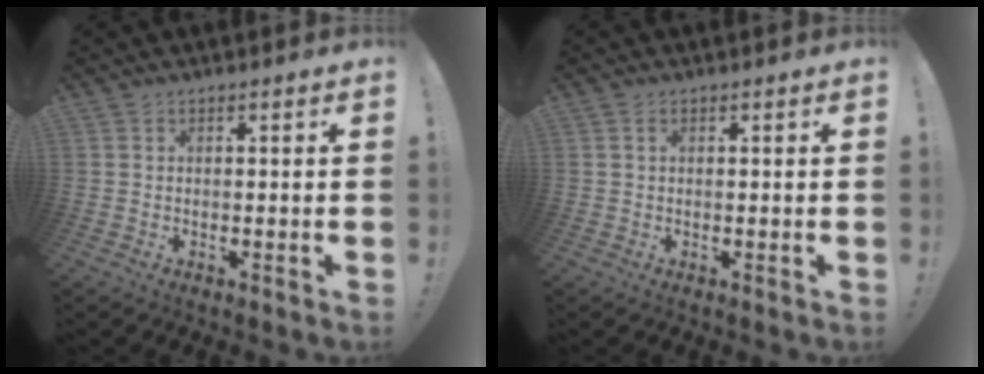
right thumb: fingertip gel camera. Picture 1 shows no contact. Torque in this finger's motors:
{"motor_torque": [-0.06, -0.18, -0.27, -0.04, 0.09]}